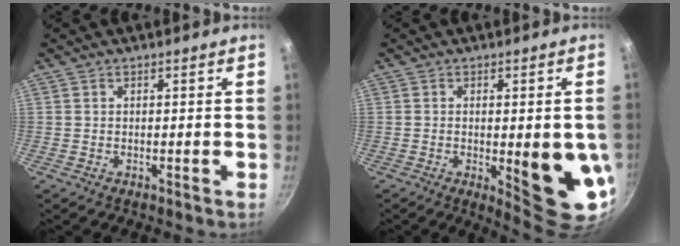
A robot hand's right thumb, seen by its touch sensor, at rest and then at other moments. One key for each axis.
{"total": 13.1, "fx": -2.3, "fy": 3.6, "fz": 12.4, "tx": -0.136, "ty": -0.006, "tz": -0.018}